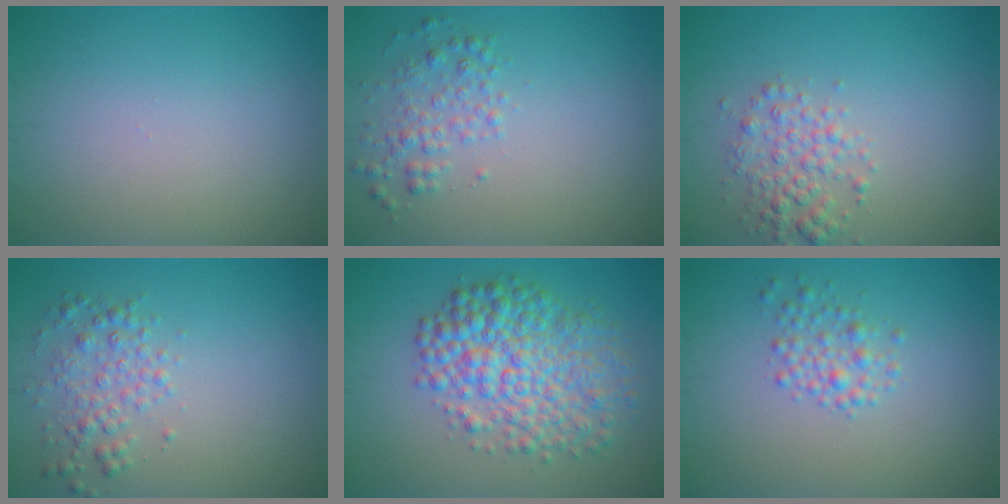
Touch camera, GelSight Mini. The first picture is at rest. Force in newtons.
{"total": 2.2, "press": 2.2, "slide": 0.1}
{"total": 2.7, "press": 2.7, "slide": 0.0}
{"total": 2.5, "press": 2.5, "slide": 0.1}
{"total": 7.3, "press": 7.3, "slide": 0.1}
{"total": 2.1, "press": 2.1, "slide": 0.1}